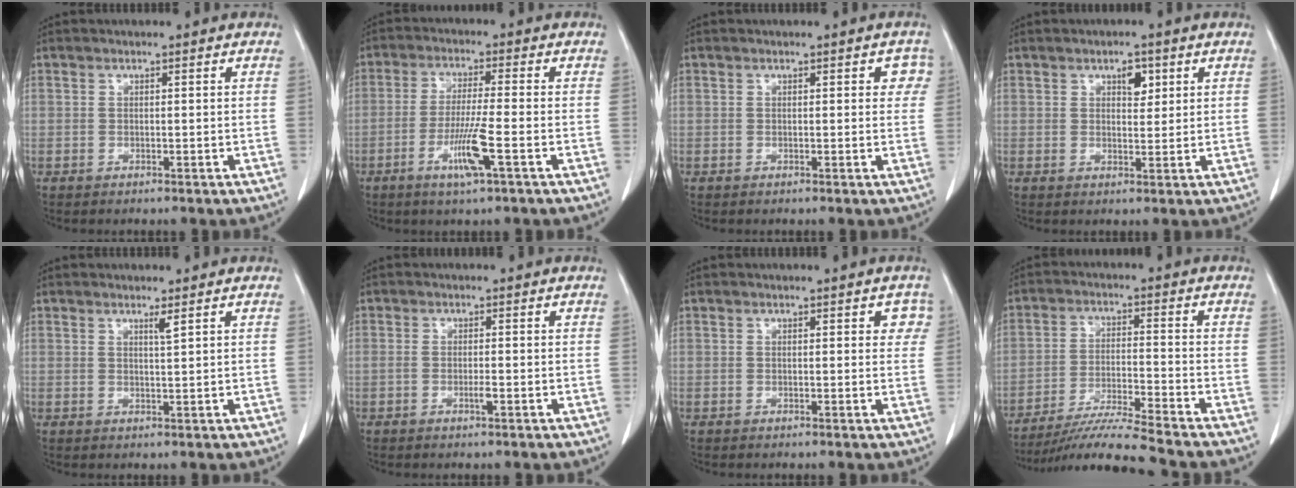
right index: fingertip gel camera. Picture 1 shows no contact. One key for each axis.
{"total": 7.0, "fx": -2.8, "fy": -0.3, "fz": 6.4, "tx": -0.124, "ty": -0.012, "tz": -0.053}
{"total": 2.5, "fx": 0.8, "fy": 1.4, "fz": 1.9, "tx": -0.008, "ty": 0.008, "tz": 0.002}
{"total": 2.9, "fx": 1.5, "fy": 1.5, "fz": 2.0, "tx": -0.028, "ty": 0.000, "tz": 0.023}
{"total": 1.3, "fx": 0.8, "fy": -0.3, "fz": 1.0, "tx": -0.020, "ty": -0.008, "tz": 0.016}
{"total": 1.2, "fx": -0.5, "fy": 0.2, "fz": 1.1, "tx": -0.022, "ty": 0.002, "tz": -0.007}
{"total": 2.5, "fx": 1.0, "fy": 1.5, "fz": 1.8, "tx": -0.004, "ty": 0.006, "tz": 0.004}
{"total": 10.8, "fx": -9.8, "fy": -2.4, "fz": 4.1, "tx": -0.065, "ty": -0.021, "tz": -0.172}